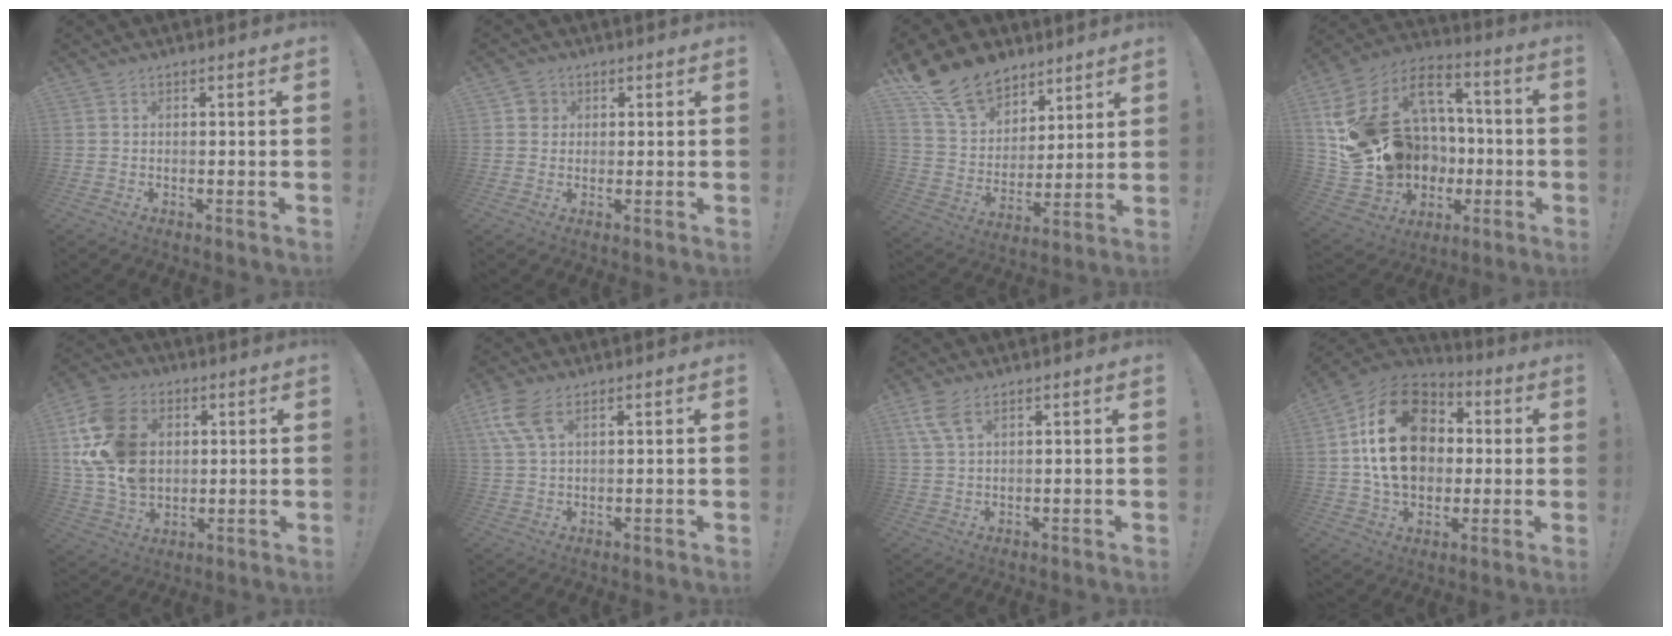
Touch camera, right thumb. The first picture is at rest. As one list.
[{"total": 3.5, "force": [0.9, 3.3, 0.9], "torque": [-0.011, 0.006, 0.016]}, {"total": 16.7, "force": [11.9, 10.2, 5.8], "torque": [-0.103, -0.076, 0.229]}, {"total": 24.3, "force": [1.5, 20.2, 13.5], "torque": [-0.249, -0.003, 0.088]}, {"total": 19.7, "force": [4.1, 14.9, 12.1], "torque": [-0.229, -0.007, 0.084]}, {"total": 8.3, "force": [3.9, 4.1, 6.1], "torque": [-0.134, -0.002, 0.078]}, {"total": 5.9, "force": [3.3, 2.5, 4.2], "torque": [-0.080, -0.007, 0.063]}, {"total": 23.0, "force": [2.9, 17.3, 14.8], "torque": [-0.243, 0.015, 0.063]}]